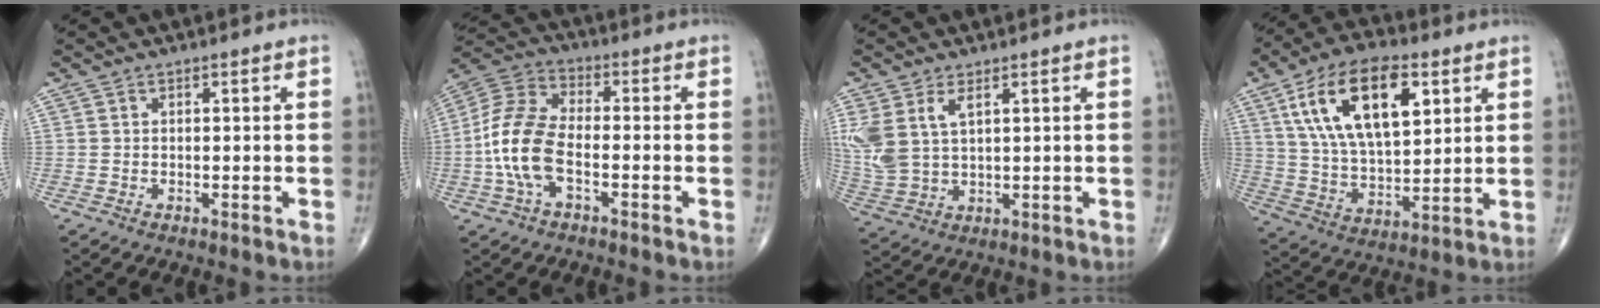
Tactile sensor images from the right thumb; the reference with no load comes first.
{"total": 12.3, "force": [-2.9, 6.2, 10.1], "torque": [-0.219, 0.033, -0.064]}
{"total": 9.3, "force": [3.5, 5.1, 6.9], "torque": [-0.162, -0.004, 0.084]}
{"total": 20.0, "force": [7.7, 9.6, 15.8], "torque": [-0.264, -0.016, 0.141]}